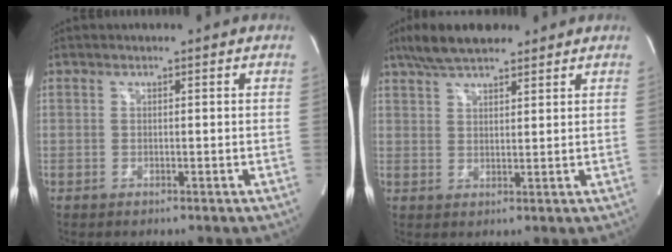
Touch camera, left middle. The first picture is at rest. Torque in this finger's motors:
{"motor_torque": [0.18, -0.10, 0.02, 0.05]}